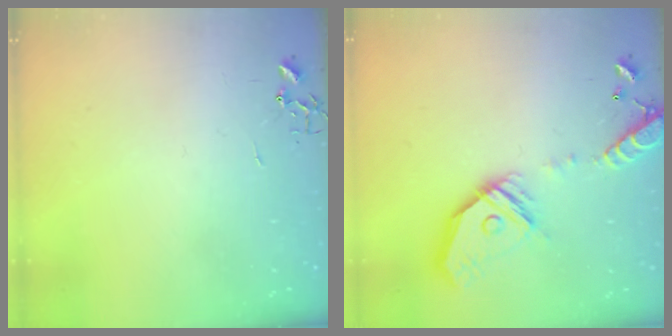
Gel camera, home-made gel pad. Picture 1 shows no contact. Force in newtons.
{"total": 18.8, "press": 18.6, "slide": 3.0}